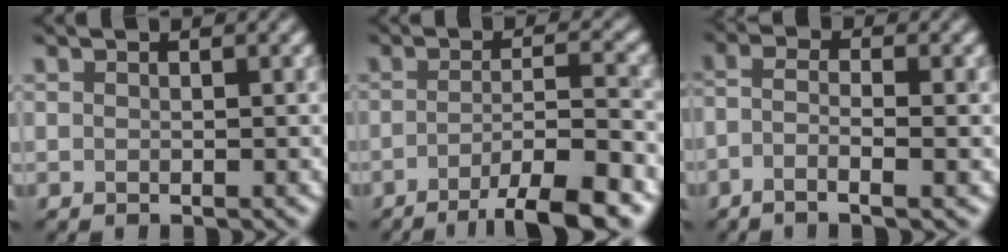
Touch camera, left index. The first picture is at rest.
{"total": 7.5, "force": [-4.3, 1.2, 5.9], "torque": [-0.075, 0.019, -0.056]}
{"total": 3.2, "force": [-1.8, 0.4, 2.6], "torque": [-0.047, 0.012, -0.034]}